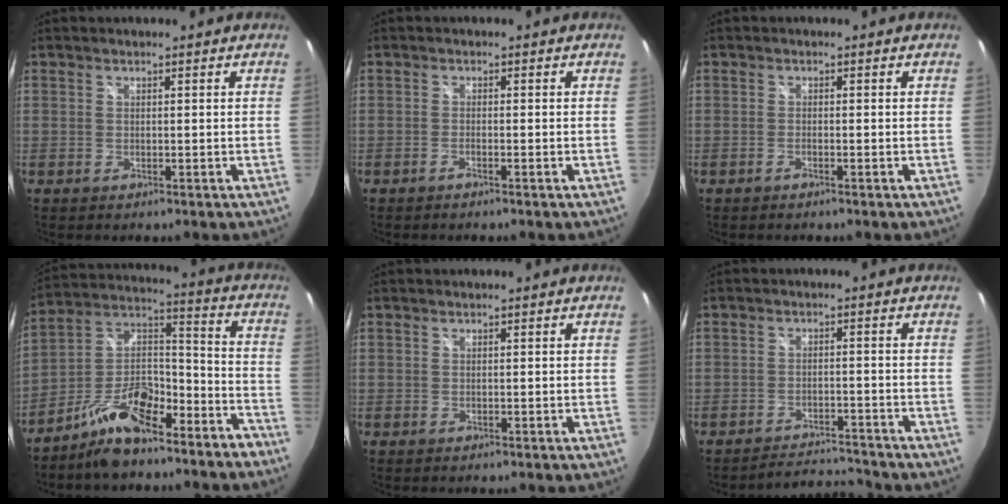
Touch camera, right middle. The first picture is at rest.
{"total": 1.0, "force": [-0.8, -0.2, 0.6], "torque": [-0.010, -0.001, -0.018]}
{"total": 0.8, "force": [-0.6, -0.2, 0.4], "torque": [-0.005, -0.001, -0.014]}
{"total": 16.5, "force": [-11.9, 6.2, 9.5], "torque": [-0.177, 0.043, -0.189]}
{"total": 0.0}
{"total": 6.2, "force": [-6.2, 0.3, 0.2], "torque": [-0.024, 0.008, -0.097]}